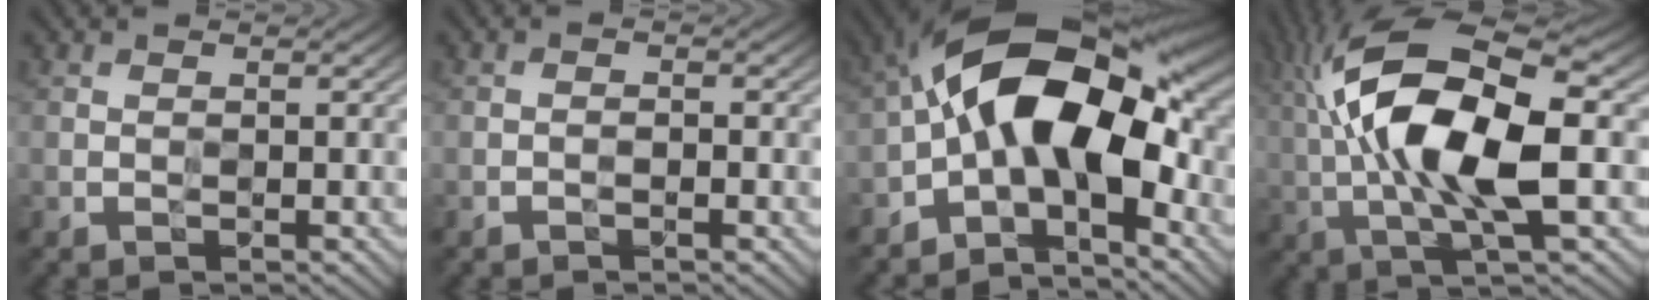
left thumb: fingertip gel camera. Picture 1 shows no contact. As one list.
[{"total": 0.9, "force": [-0.6, 0.2, 0.6], "torque": [-0.010, 0.002, -0.011]}, {"total": 15.6, "force": [-1.5, 7.5, 13.7], "torque": [-0.220, 0.030, -0.049]}, {"total": 15.3, "force": [0.7, 5.5, 14.3], "torque": [-0.287, 0.013, 0.008]}]